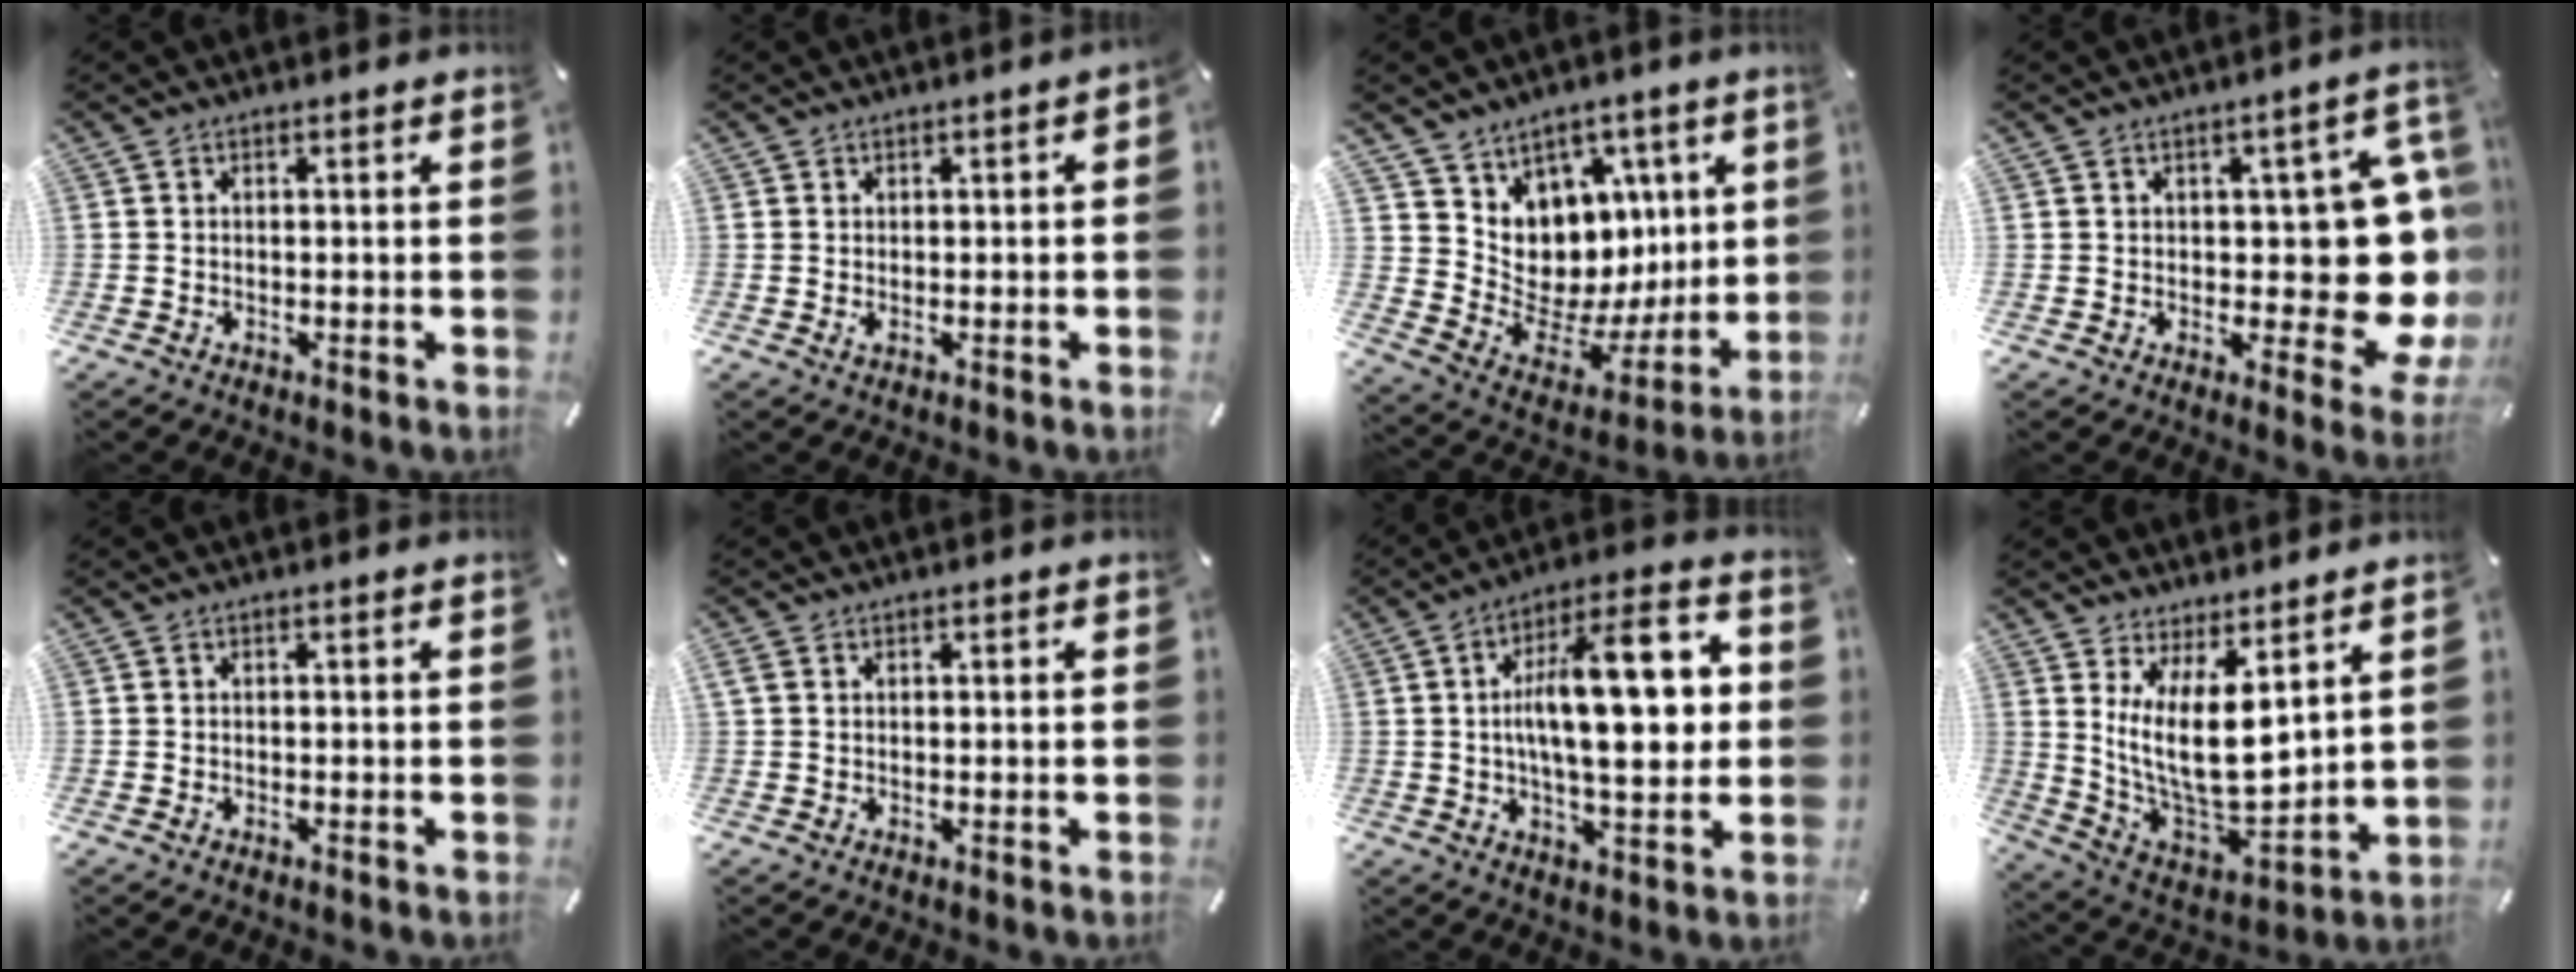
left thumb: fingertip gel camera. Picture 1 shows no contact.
{"total": 1.2, "force": [-0.2, 0.6, 1.0], "torque": [-0.015, 0.001, -0.004]}
{"total": 8.4, "force": [2.3, 8.0, 0.5], "torque": [-0.002, -0.067, 0.056]}
{"total": 14.9, "force": [0.8, 7.6, 12.9], "torque": [-0.136, -0.024, 0.024]}
{"total": 0.0}
{"total": 1.0, "force": [0.3, 0.7, 0.7], "torque": [-0.014, 0.004, 0.004]}
{"total": 19.8, "force": [2.3, 7.2, 18.3], "torque": [-0.296, -0.004, 0.025]}
{"total": 15.1, "force": [5.8, 6.9, 12.2], "torque": [-0.254, -0.058, 0.107]}